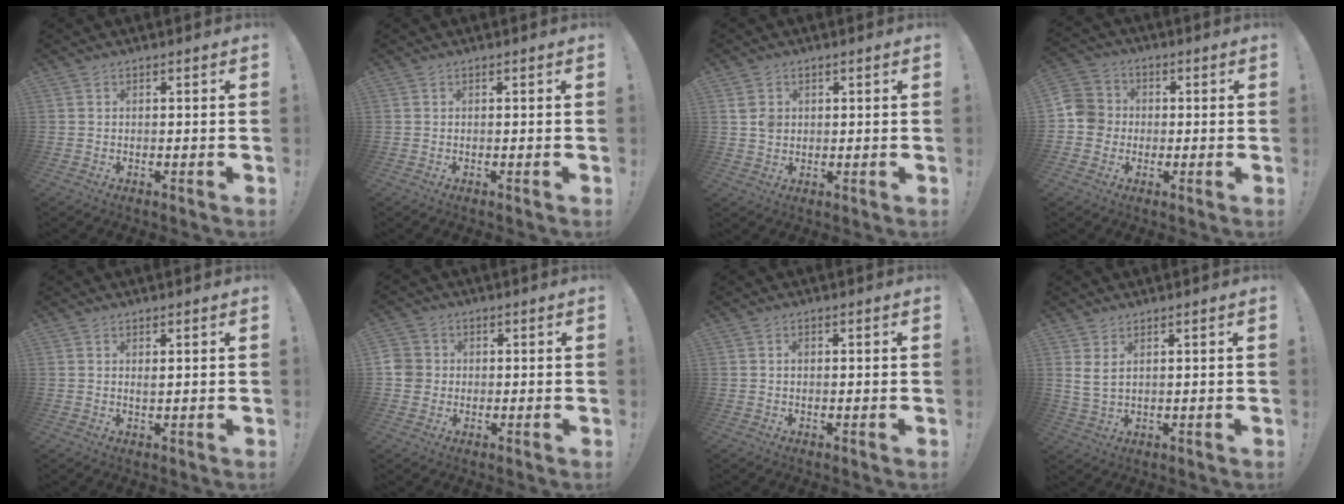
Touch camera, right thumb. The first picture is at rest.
{"total": 0.0}
{"total": 3.1, "force": [1.1, 2.5, 1.5], "torque": [-0.013, -0.005, 0.018]}
{"total": 8.1, "force": [-1.3, 7.7, 2.2], "torque": [-0.042, 0.026, -0.019]}
{"total": 1.2, "force": [0.8, 0.3, 0.7], "torque": [-0.015, 0.001, 0.015]}
{"total": 5.2, "force": [-0.2, 5.0, 1.5], "torque": [-0.040, 0.007, -0.003]}
{"total": 0.5, "force": [0.0, 0.5, 0.0], "torque": [0.000, 0.005, -0.001]}
{"total": 4.0, "force": [2.2, 1.5, 3.0], "torque": [-0.053, -0.007, 0.042]}